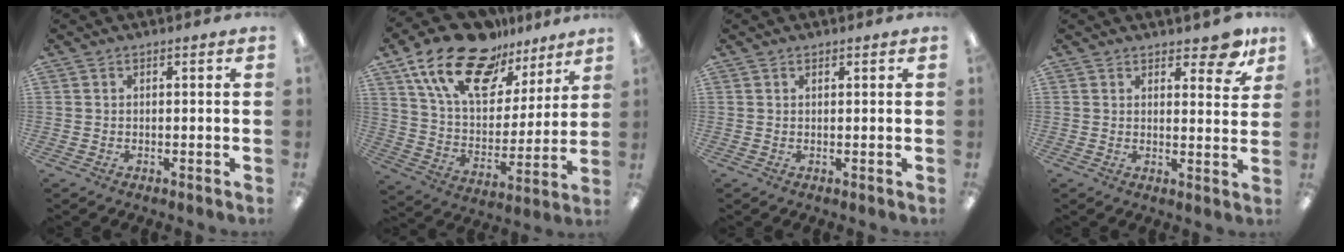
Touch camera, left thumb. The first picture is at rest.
{"total": 20.7, "force": [14.4, 10.0, 11.0], "torque": [-0.209, -0.077, 0.260]}
{"total": 0.6, "force": [0.5, 0.3, 0.2], "torque": [-0.004, 0.001, 0.010]}
{"total": 7.4, "force": [5.9, 2.8, 3.5], "torque": [-0.027, -0.039, 0.100]}